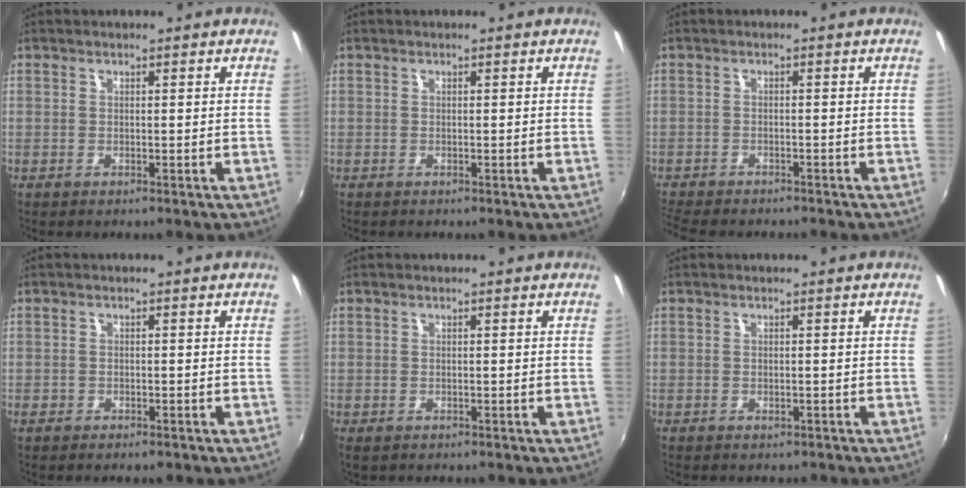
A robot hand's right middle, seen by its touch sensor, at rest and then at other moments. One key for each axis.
{"total": 0.0}
{"total": 7.8, "fx": -7.1, "fy": 1.6, "fz": 2.9, "tx": -0.079, "ty": -0.023, "tz": -0.116}
{"total": 1.8, "fx": -1.2, "fy": 1.0, "fz": 0.8, "tx": -0.018, "ty": -0.005, "tz": -0.022}
{"total": 0.7, "fx": -0.4, "fy": 0.4, "fz": 0.3, "tx": -0.008, "ty": -0.003, "tz": -0.005}
{"total": 0.7, "fx": -0.5, "fy": 0.5, "fz": 0.2, "tx": -0.005, "ty": 0.000, "tz": -0.006}